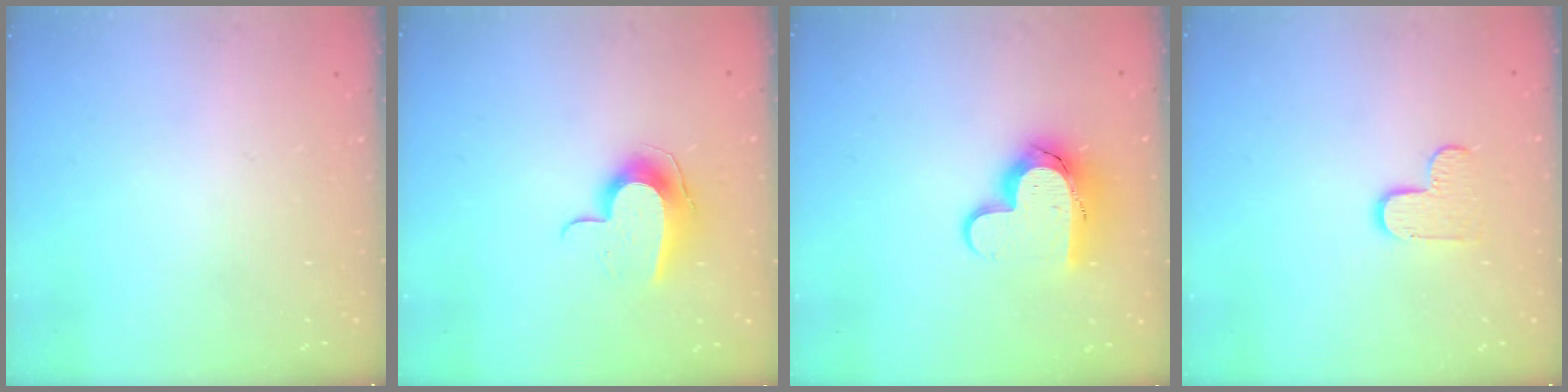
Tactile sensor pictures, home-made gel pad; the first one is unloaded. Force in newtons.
{"total": 9.9, "press": 9.9, "slide": 0.4}
{"total": 14.0, "press": 13.9, "slide": 1.4}
{"total": 7.5, "press": 7.5, "slide": 0.4}